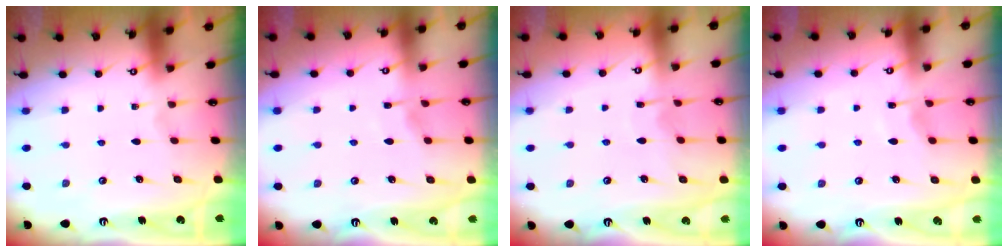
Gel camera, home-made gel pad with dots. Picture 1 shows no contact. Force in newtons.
{"total": 3.0, "press": 3.0, "slide": 0.5}
{"total": 4.0, "press": 4.0, "slide": 0.4}
{"total": 3.0, "press": 2.9, "slide": 0.4}